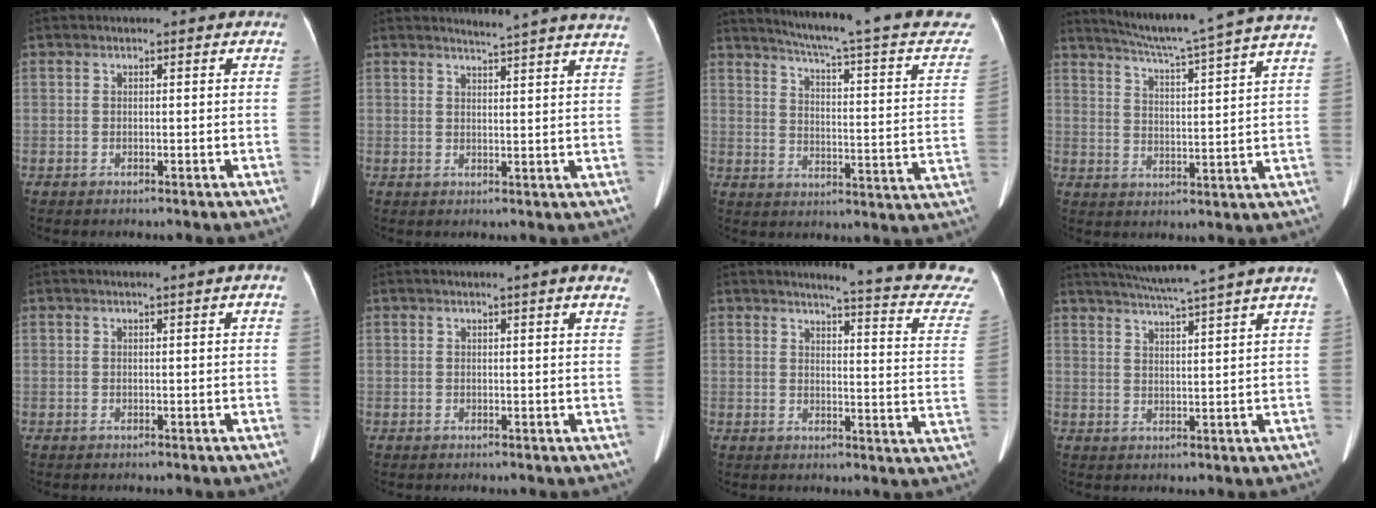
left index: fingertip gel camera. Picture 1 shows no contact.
{"total": 10.9, "force": [10.3, -1.4, 3.3], "torque": [-0.046, -0.045, 0.107]}
{"total": 24.7, "force": [21.8, 0.8, 11.7], "torque": [-0.162, -0.064, 0.260]}
{"total": 20.2, "force": [17.8, -1.9, 9.4], "torque": [-0.159, -0.037, 0.233]}
{"total": 1.2, "force": [0.6, -0.2, 1.0], "torque": [-0.016, 0.001, 0.011]}
{"total": 4.8, "force": [3.7, -0.2, 3.0], "torque": [-0.037, 0.005, 0.036]}
{"total": 17.0, "force": [16.0, -0.5, 5.6], "torque": [-0.063, -0.109, 0.160]}
{"total": 12.1, "force": [10.3, -2.0, 6.0], "torque": [-0.104, 0.000, 0.141]}